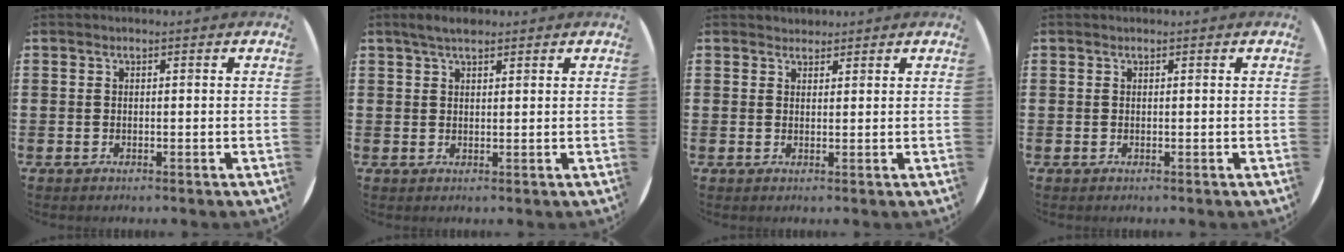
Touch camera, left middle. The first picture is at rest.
{"total": 2.5, "force": [2.1, 0.7, 1.2], "torque": [-0.019, 0.004, 0.036]}
{"total": 1.4, "force": [1.3, 0.4, -0.2], "torque": [0.010, 0.000, 0.025]}
{"total": 0.0}